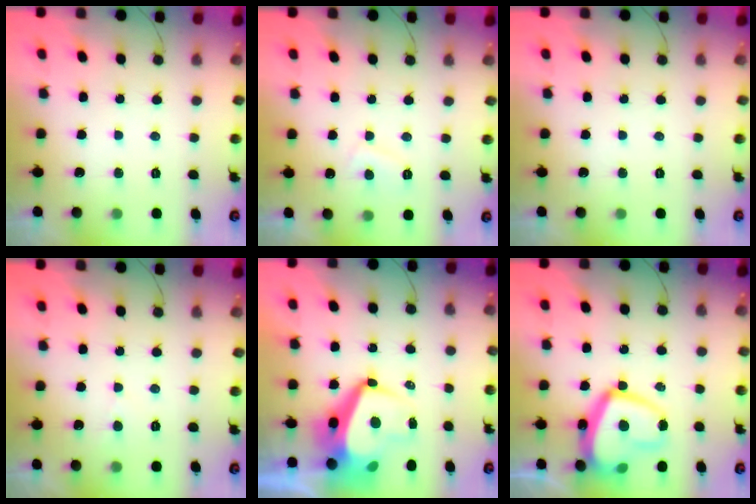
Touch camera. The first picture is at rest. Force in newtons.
{"total": 3.3, "press": 3.2, "slide": 0.6}
{"total": 0.0}
{"total": 2.4, "press": 2.4, "slide": 0.4}
{"total": 8.4, "press": 8.4, "slide": 1.1}
{"total": 17.8, "press": 17.7, "slide": 1.6}